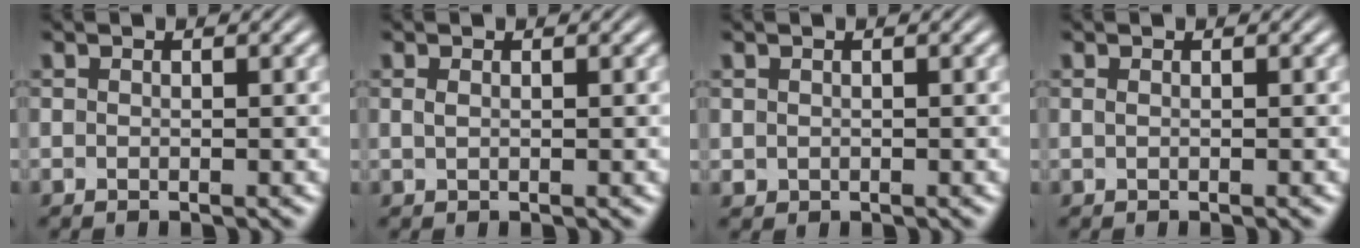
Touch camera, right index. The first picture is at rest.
{"total": 0.6, "force": [0.4, -0.3, 0.3], "torque": [-0.008, -0.005, 0.013]}
{"total": 1.1, "force": [0.2, 1.0, 0.3], "torque": [-0.019, -0.011, 0.012]}
{"total": 0.5, "force": [0.0, -0.4, 0.3], "torque": [-0.002, -0.001, 0.005]}